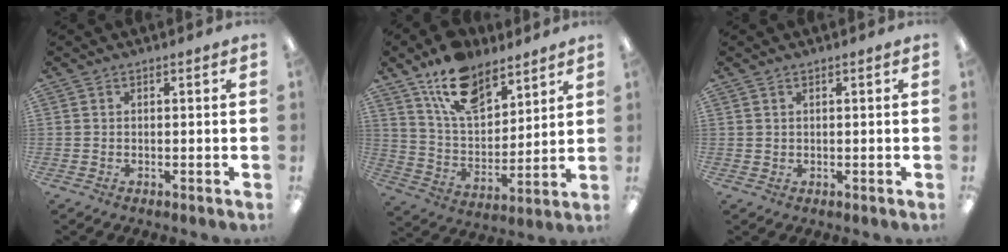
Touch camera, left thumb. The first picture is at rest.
{"total": 15.0, "force": [10.4, 7.8, 7.5], "torque": [-0.128, -0.050, 0.192]}
{"total": 0.8, "force": [0.5, 0.5, 0.0], "torque": [0.000, 0.002, 0.010]}